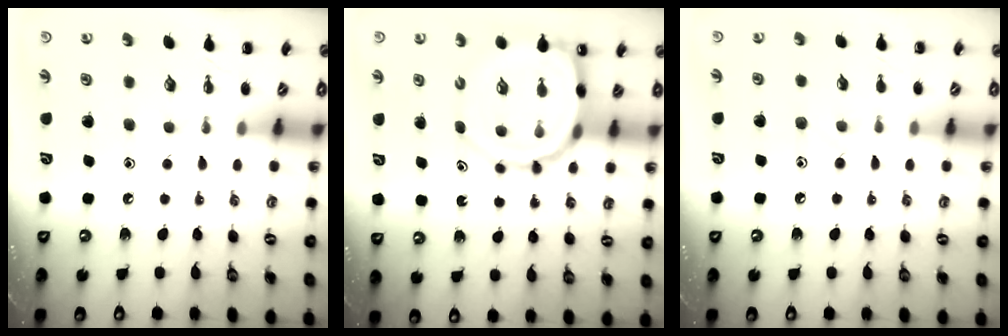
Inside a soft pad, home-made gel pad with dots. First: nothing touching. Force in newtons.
{"total": 11.3, "press": 10.8, "slide": 3.0}
{"total": 6.7, "press": 6.2, "slide": 2.4}